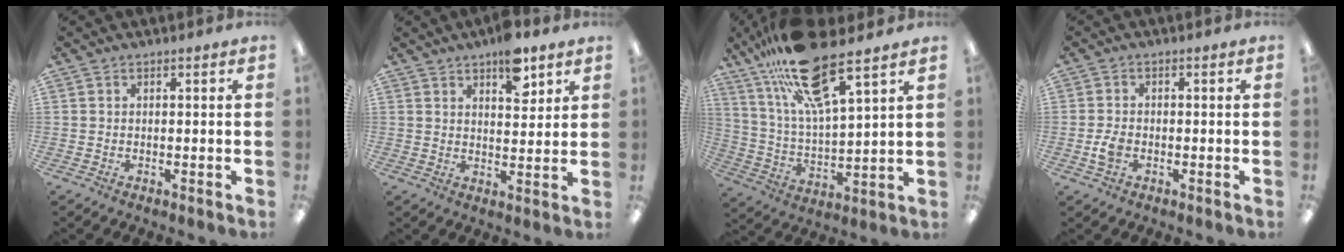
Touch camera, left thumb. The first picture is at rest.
{"total": 8.6, "force": [5.7, 3.8, 5.2], "torque": [-0.060, -0.033, 0.093]}
{"total": 21.5, "force": [15.0, 5.5, 14.3], "torque": [-0.270, -0.070, 0.256]}
{"total": 3.3, "force": [-0.9, 2.2, 2.3], "torque": [-0.047, 0.003, -0.016]}